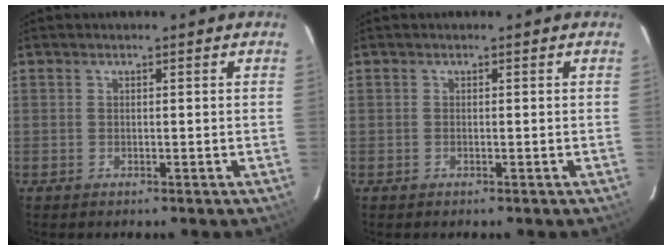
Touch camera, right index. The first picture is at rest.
{"total": 0.0}